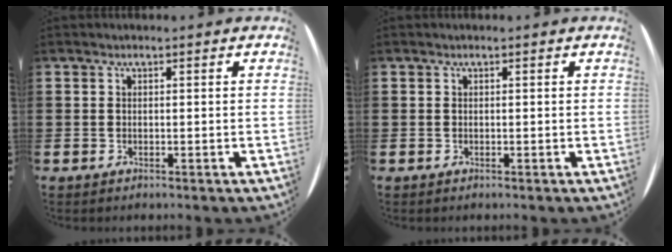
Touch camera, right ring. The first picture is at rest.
{"total": 0.0}